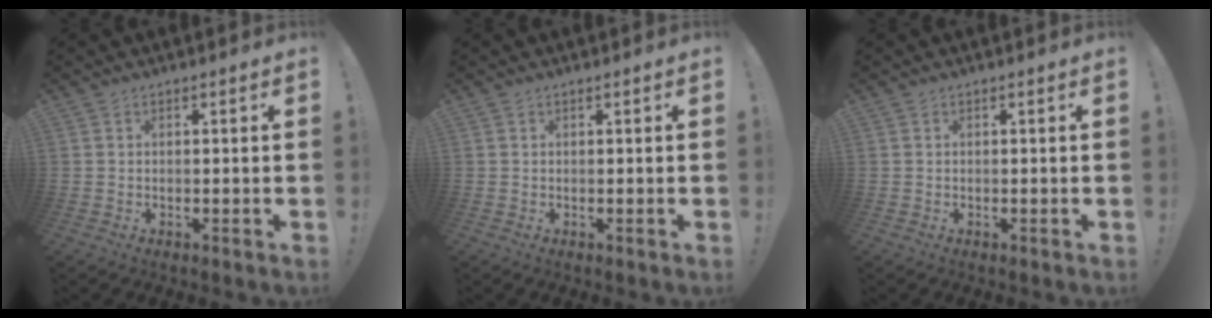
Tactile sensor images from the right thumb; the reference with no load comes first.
{"total": 0.0}
{"total": 0.0}